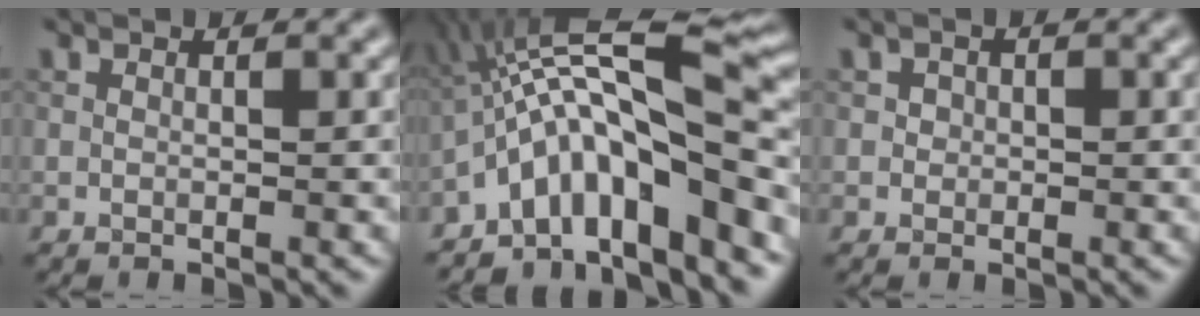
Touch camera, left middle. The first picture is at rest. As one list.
[{"total": 12.3, "force": [-4.4, 3.2, 11.0], "torque": [-0.164, 0.030, -0.079]}, {"total": 0.9, "force": [0.0, 0.9, 0.2], "torque": [0.004, -0.002, 0.000]}]